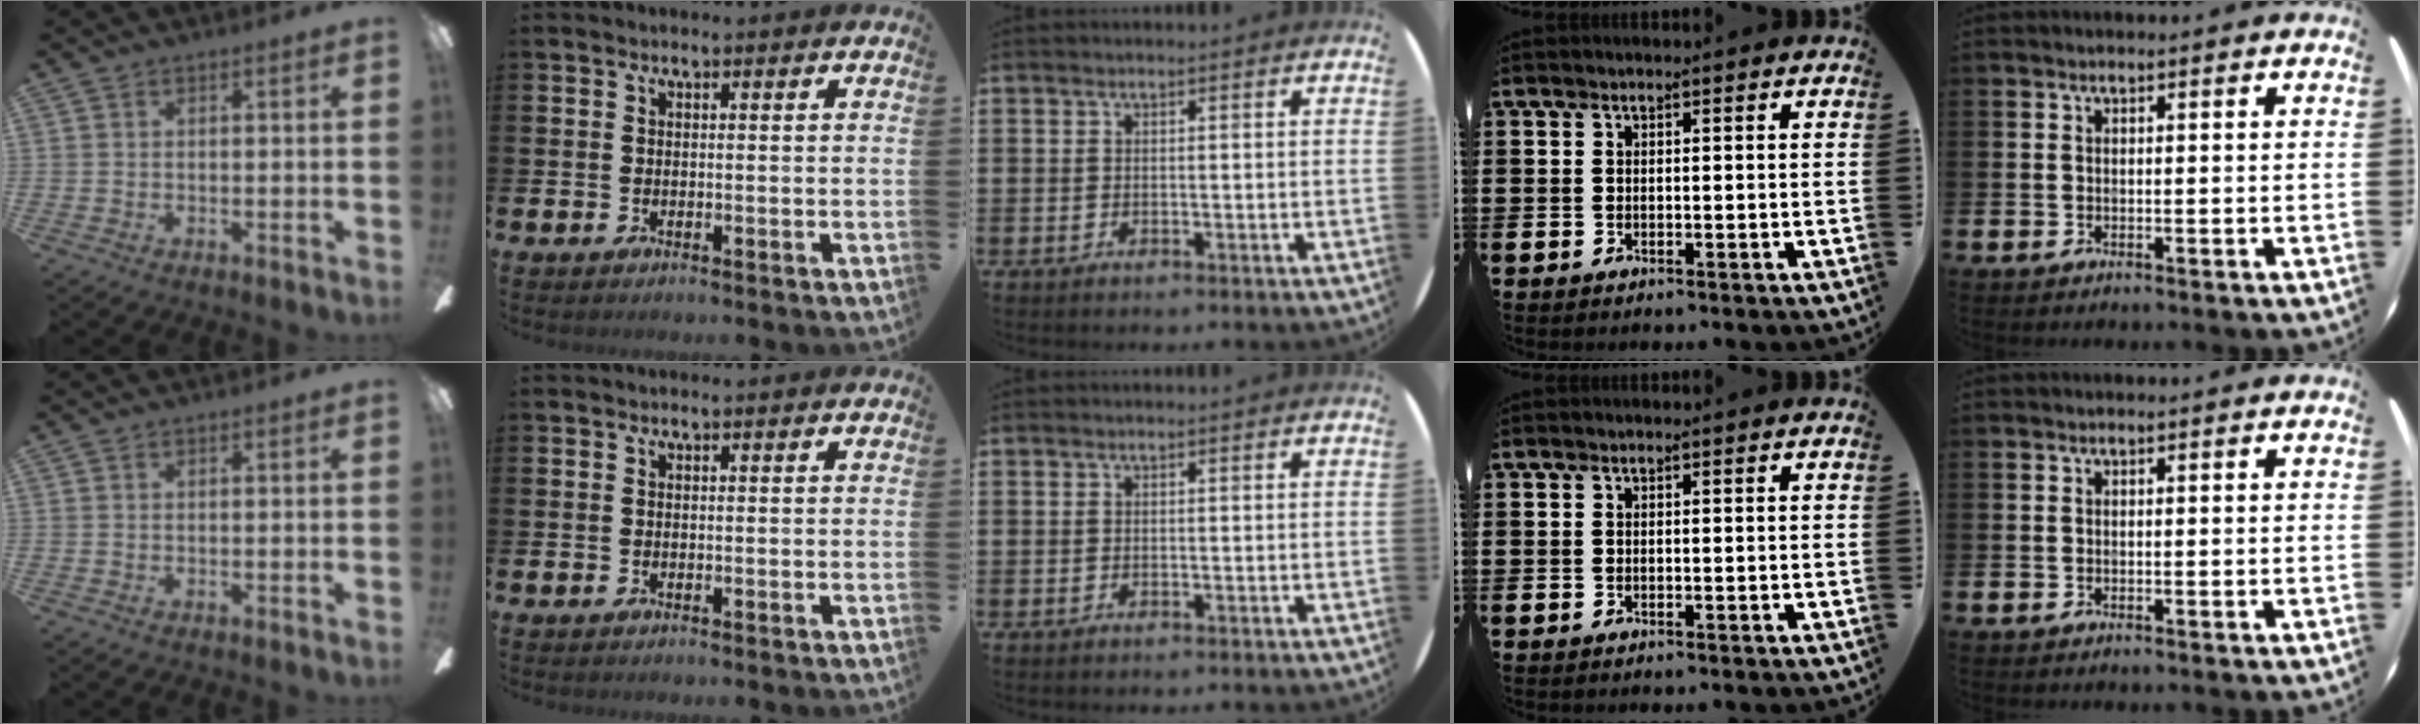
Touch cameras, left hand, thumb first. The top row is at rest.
{}